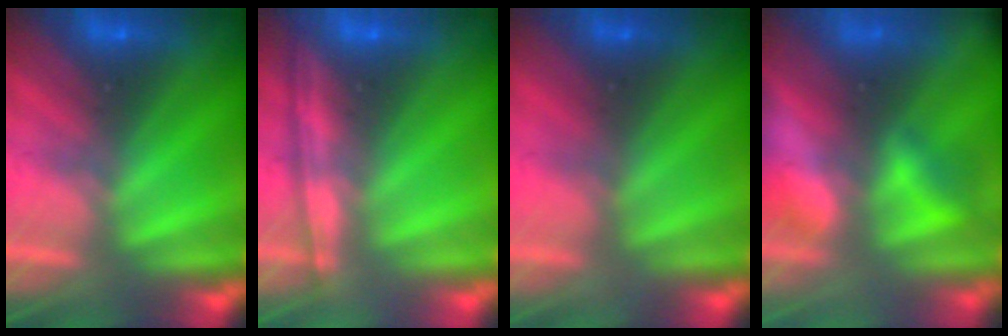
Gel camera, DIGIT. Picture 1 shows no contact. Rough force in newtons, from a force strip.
{"total": 1.2}
{"total": 5.4}
{"total": 5.9}